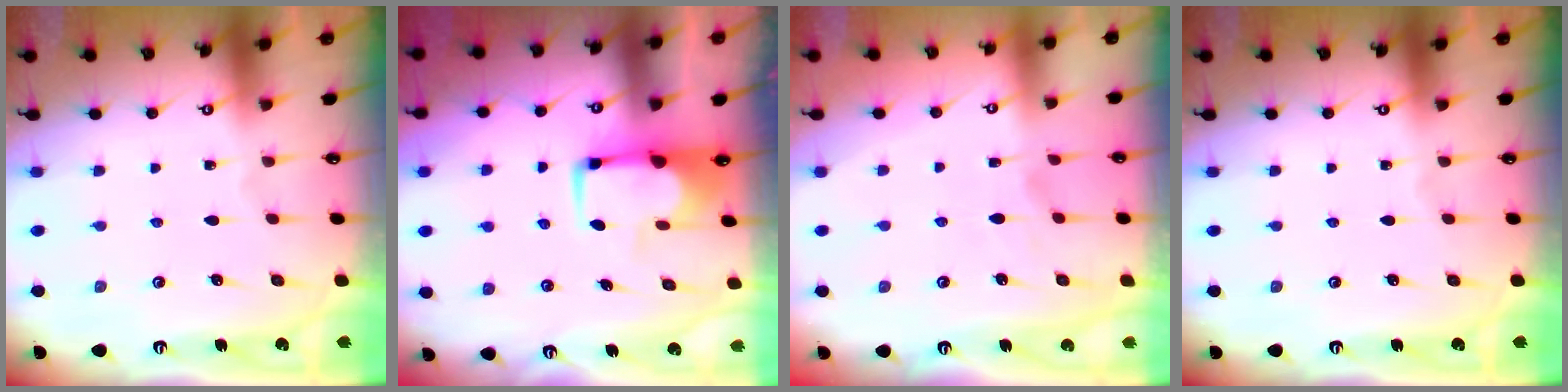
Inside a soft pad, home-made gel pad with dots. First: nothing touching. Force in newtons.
{"total": 2.4, "press": 2.3, "slide": 0.5}
{"total": 1.1, "press": 0.4, "slide": 1.1}
{"total": 0.0}